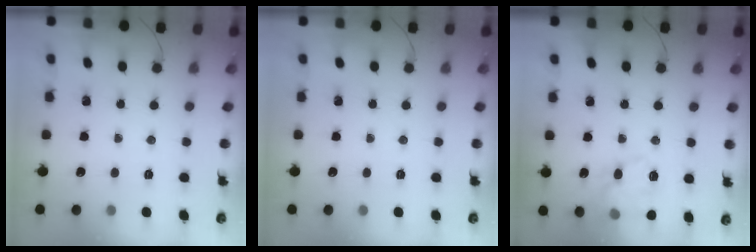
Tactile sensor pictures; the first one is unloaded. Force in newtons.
{"total": 0.0}
{"total": 13.9, "press": 13.8, "slide": 1.4}